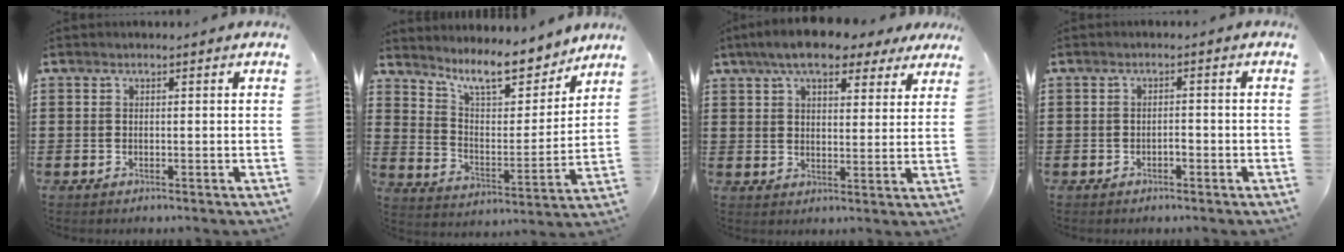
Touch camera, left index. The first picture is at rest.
{"total": 10.4, "force": [8.6, 2.2, 5.4], "torque": [-0.109, -0.044, 0.150]}
{"total": 8.5, "force": [6.7, 2.7, 4.5], "torque": [-0.094, -0.007, 0.120]}
{"total": 1.4, "force": [-0.8, 0.4, 1.1], "torque": [-0.024, -0.001, -0.016]}